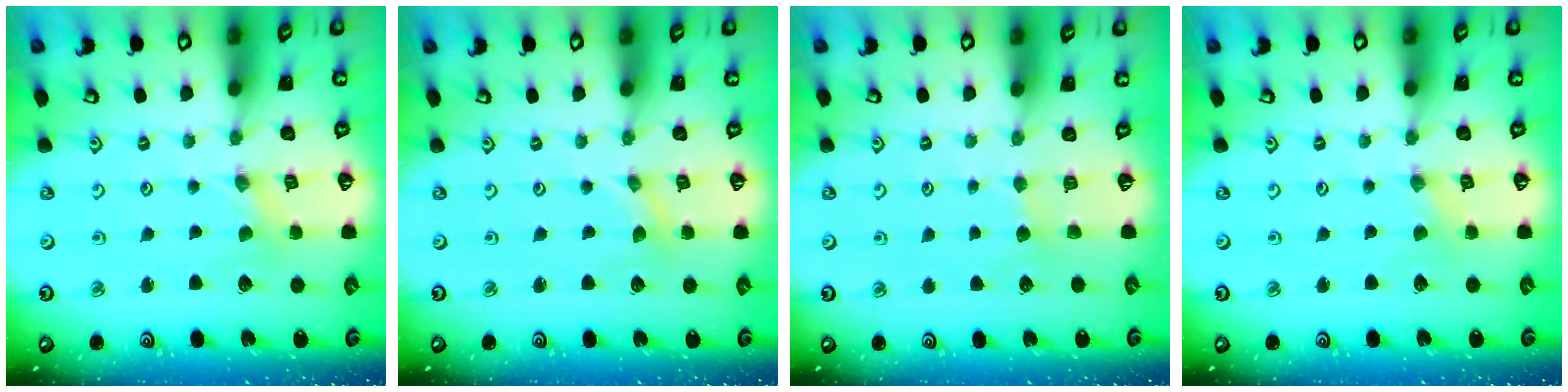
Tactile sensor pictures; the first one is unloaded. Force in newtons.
{"total": 0.0}
{"total": 2.9, "press": 2.9, "slide": 0.5}
{"total": 1.4, "press": 1.4, "slide": 0.3}